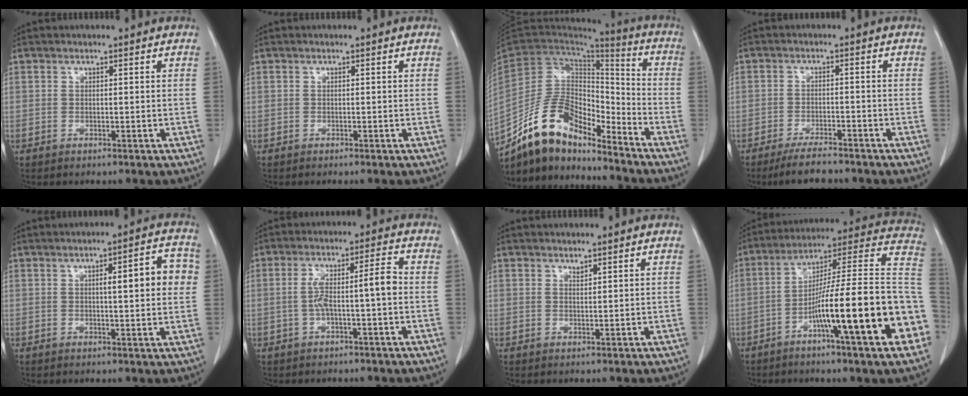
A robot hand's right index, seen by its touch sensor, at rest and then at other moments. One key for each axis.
{"total": 0.0}
{"total": 15.0, "fx": -12.7, "fy": 5.5, "fz": 5.9, "tx": -0.101, "ty": 0.045, "tz": -0.234}
{"total": 4.9, "fx": -4.3, "fy": 1.1, "fz": 2.0, "tx": -0.036, "ty": -0.008, "tz": -0.075}
{"total": 7.4, "fx": 1.3, "fy": 1.4, "fz": 7.1, "tx": -0.093, "ty": 0.016, "tz": 0.015}
{"total": 6.4, "fx": -0.8, "fy": 0.6, "fz": 6.3, "tx": -0.118, "ty": 0.029, "tz": -0.008}
{"total": 0.7, "fx": 0.7, "fy": 0.2, "fz": 0.3, "tx": -0.008, "ty": -0.004, "tz": 0.012}
{"total": 24.4, "fx": -7.8, "fy": 1.0, "fz": 23.1, "tx": -0.268, "ty": 0.011, "tz": -0.122}